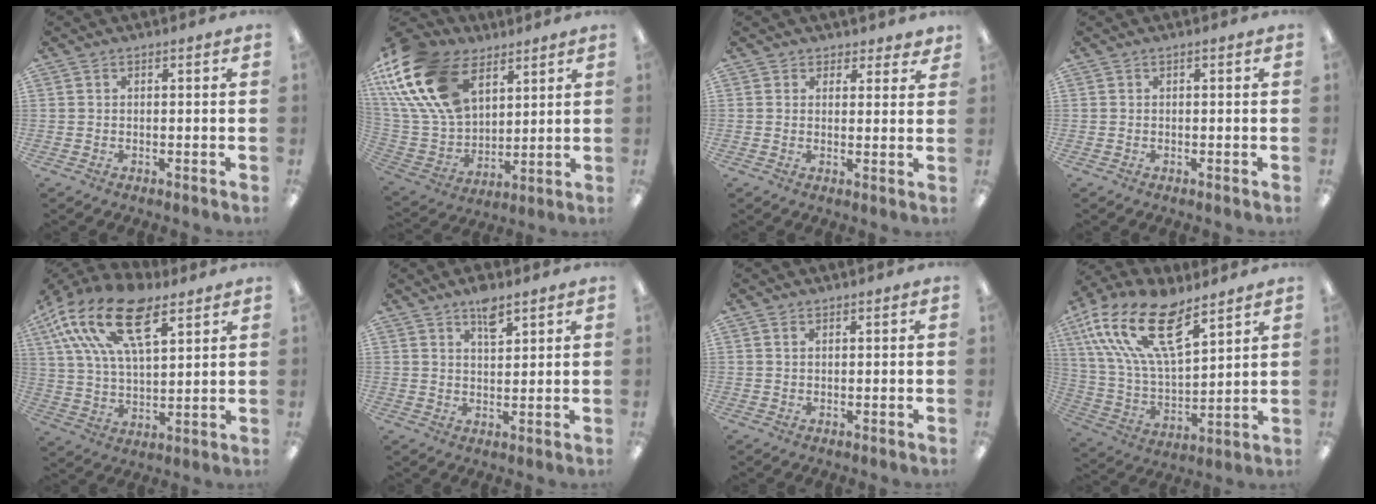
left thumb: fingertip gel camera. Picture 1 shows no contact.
{"total": 24.6, "force": [11.7, 15.5, 15.2], "torque": [-0.354, -0.046, 0.213]}
{"total": 2.8, "force": [2.0, 2.0, 0.1], "torque": [0.007, -0.008, 0.035]}
{"total": 0.0}
{"total": 20.9, "force": [11.3, 9.5, 14.8], "torque": [-0.291, -0.045, 0.198]}
{"total": 5.4, "force": [3.9, 2.1, 3.2], "torque": [-0.039, -0.023, 0.063]}
{"total": 1.2, "force": [0.8, 0.7, 0.6], "torque": [-0.014, 0.001, 0.014]}
{"total": 22.0, "force": [13.0, 9.3, 15.2], "torque": [-0.314, -0.066, 0.226]}